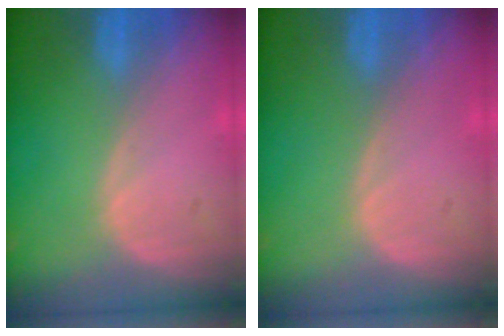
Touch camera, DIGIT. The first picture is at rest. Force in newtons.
{"total": 0.0}